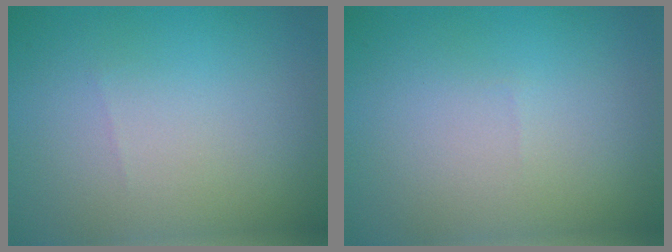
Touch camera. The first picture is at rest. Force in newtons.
{"total": 0.0}